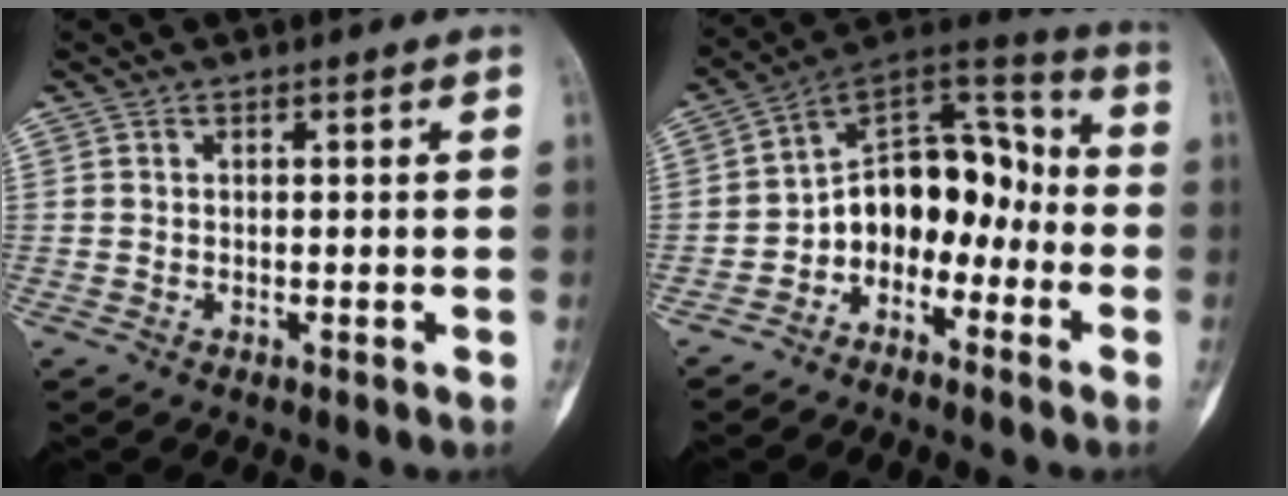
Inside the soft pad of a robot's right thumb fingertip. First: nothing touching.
{"total": 13.0, "force": [-4.0, 9.2, 8.2], "torque": [-0.081, 0.090, -0.081]}